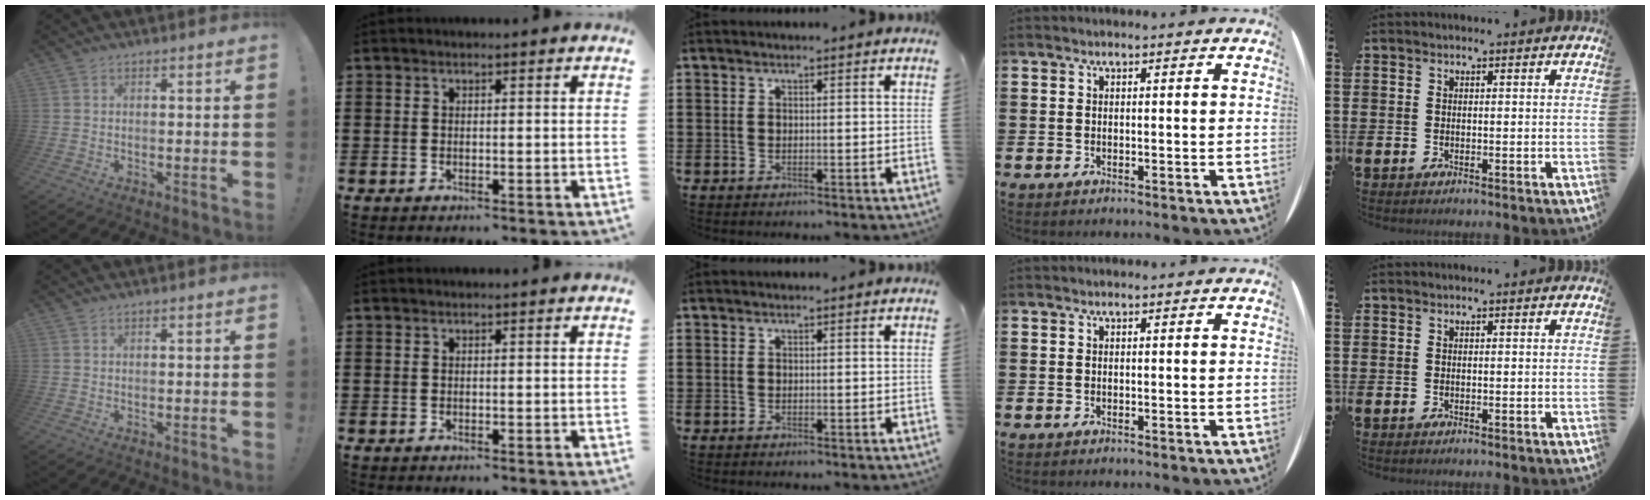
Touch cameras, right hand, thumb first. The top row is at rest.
{}